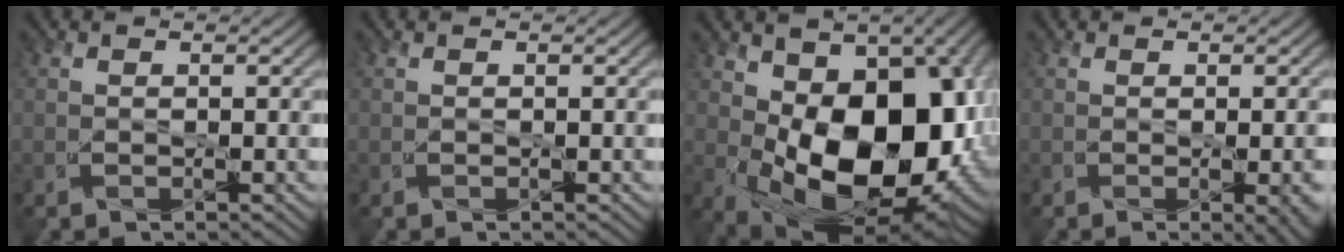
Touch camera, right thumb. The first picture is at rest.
{"total": 0.0}
{"total": 17.3, "force": [0.5, 10.3, 13.9], "torque": [-0.208, -0.035, 0.021]}
{"total": 4.1, "force": [-1.0, 0.9, 3.9], "torque": [-0.049, -0.003, -0.003]}